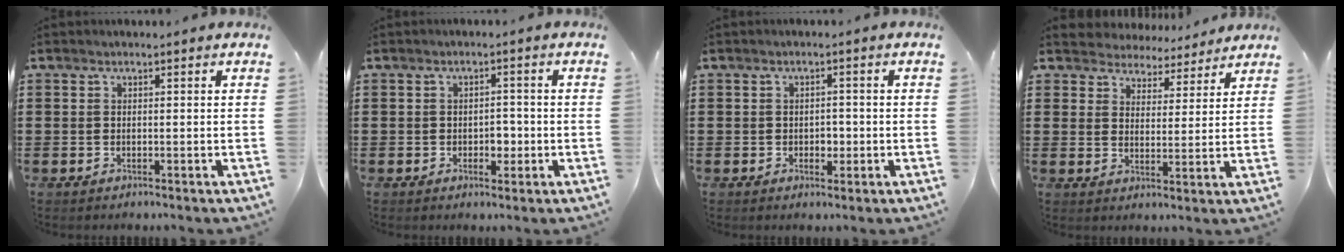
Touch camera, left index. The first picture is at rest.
{"total": 2.5, "force": [-0.7, 1.8, 1.7], "torque": [-0.028, 0.000, -0.018]}
{"total": 1.9, "force": [-0.4, 1.5, 1.2], "torque": [-0.026, 0.004, -0.011]}
{"total": 4.4, "force": [4.3, 0.8, -0.3], "torque": [-0.018, -0.027, 0.077]}